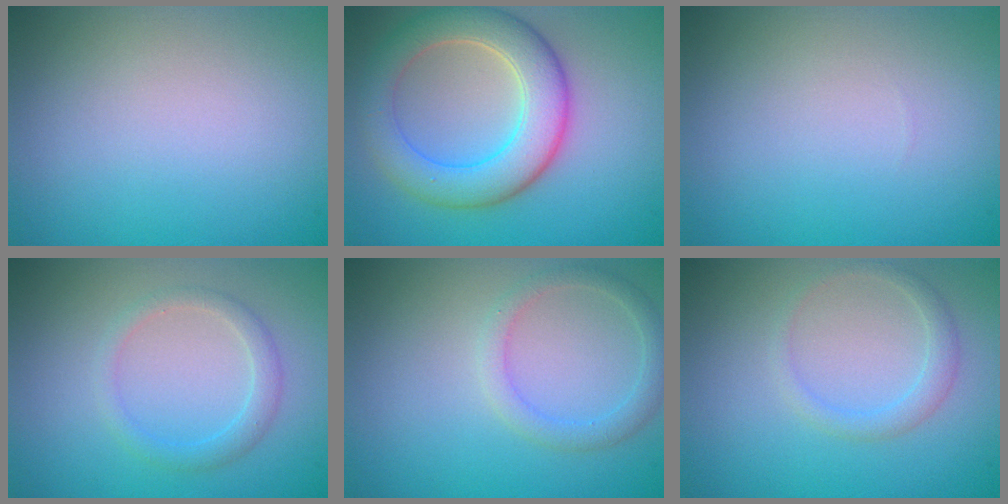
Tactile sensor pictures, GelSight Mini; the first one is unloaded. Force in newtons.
{"total": 6.9, "press": 6.9, "slide": 0.5}
{"total": 0.0}
{"total": 2.0, "press": 2.0, "slide": 0.2}
{"total": 2.1, "press": 2.1, "slide": 0.1}
{"total": 1.7, "press": 1.7, "slide": 0.1}